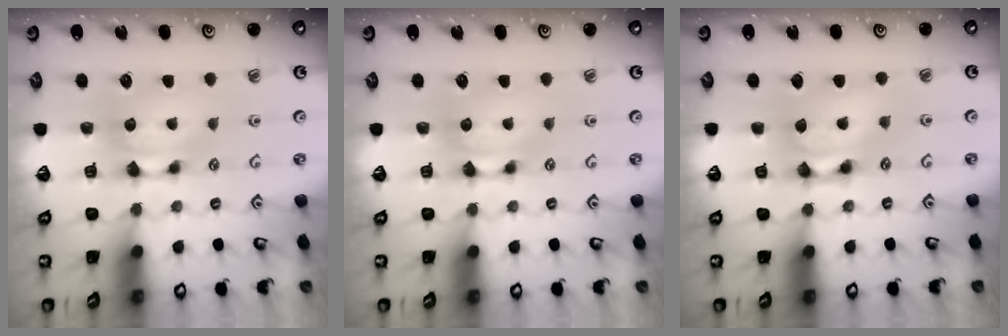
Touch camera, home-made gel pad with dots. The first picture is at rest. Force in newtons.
{"total": 0.0}
{"total": 2.5, "press": 2.5, "slide": 0.2}